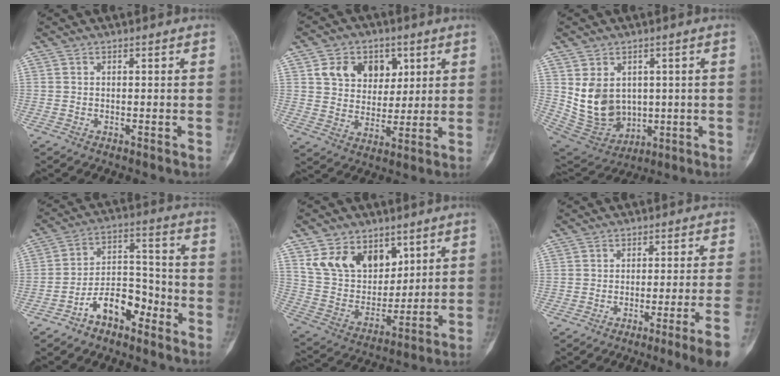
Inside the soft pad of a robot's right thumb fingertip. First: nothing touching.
{"total": 12.5, "force": [5.6, 9.4, 6.1], "torque": [-0.059, -0.026, 0.102]}
{"total": 11.9, "force": [1.5, 9.5, 6.9], "torque": [-0.094, -0.011, 0.060]}
{"total": 10.5, "force": [-6.4, 5.6, 6.1], "torque": [-0.091, 0.073, -0.121]}
{"total": 15.0, "force": [7.6, 10.3, 7.9], "torque": [-0.102, -0.039, 0.158]}
{"total": 9.9, "force": [-6.2, -1.4, 7.6], "torque": [-0.117, 0.032, -0.088]}